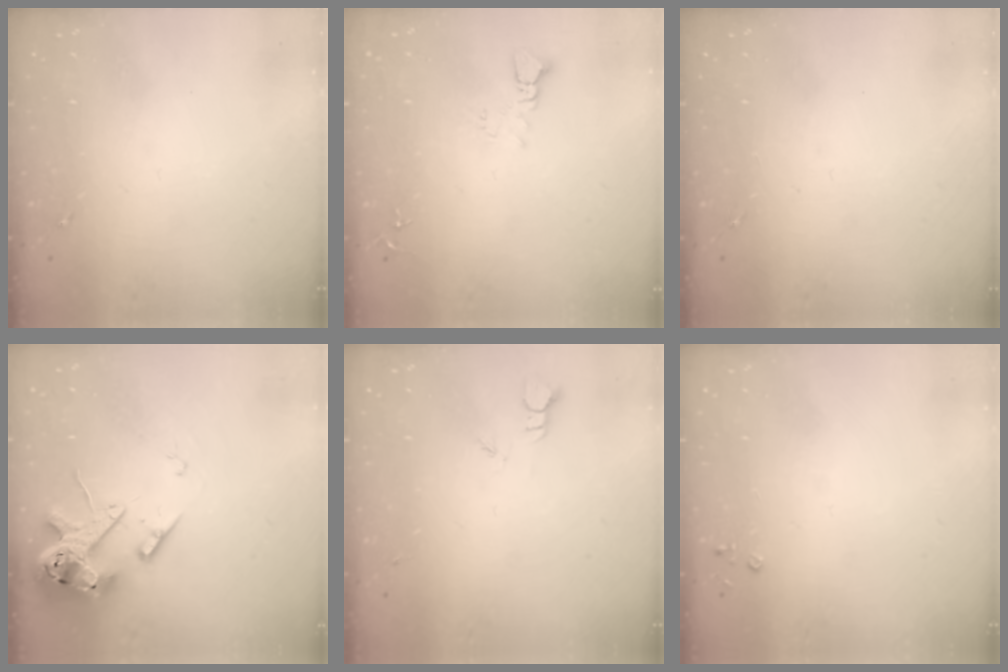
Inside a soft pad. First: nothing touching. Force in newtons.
{"total": 3.4, "press": 3.4, "slide": 0.4}
{"total": 0.0}
{"total": 15.0, "press": 14.9, "slide": 2.1}
{"total": 1.8, "press": 1.8, "slide": 0.0}
{"total": 2.2, "press": 2.2, "slide": 0.3}